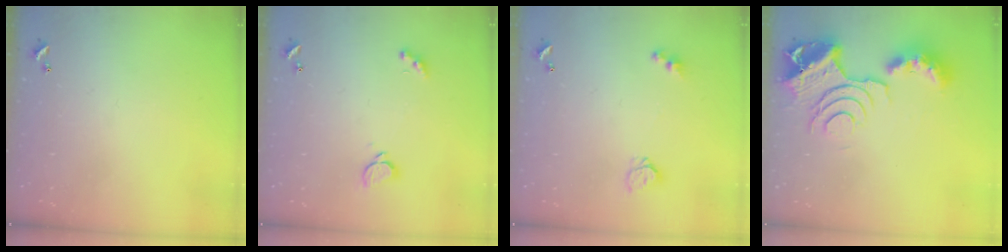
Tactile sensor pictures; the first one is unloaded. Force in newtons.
{"total": 1.8, "press": 1.6, "slide": 0.8}
{"total": 3.8, "press": 3.7, "slide": 0.2}
{"total": 14.3, "press": 14.2, "slide": 1.1}